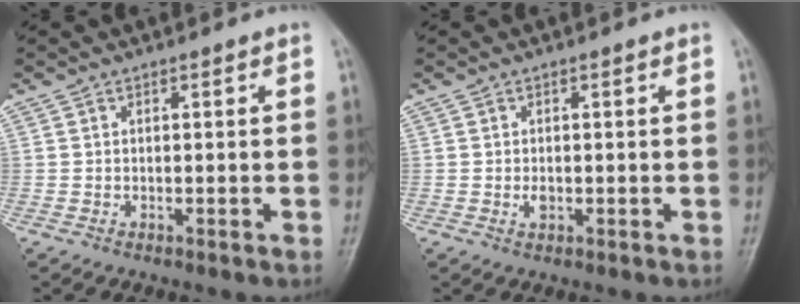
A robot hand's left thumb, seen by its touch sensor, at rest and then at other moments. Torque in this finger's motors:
{"motor_torque": [0.33, 0.42, 0.23, 0.00, 0.00]}